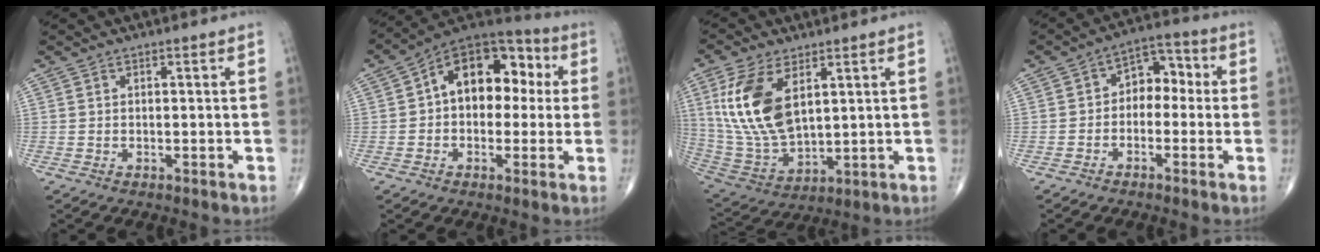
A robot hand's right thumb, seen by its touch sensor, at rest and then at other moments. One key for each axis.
{"total": 15.7, "fx": 2.2, "fy": 10.3, "fz": 11.7, "tx": -0.124, "ty": 0.044, "tz": 0.019}
{"total": 16.1, "fx": 5.2, "fy": 8.4, "fz": 12.6, "tx": -0.255, "ty": -0.020, "tz": 0.115}
{"total": 7.2, "fx": -0.6, "fy": 5.1, "fz": 5.0, "tx": -0.042, "ty": 0.038, "tz": -0.027}